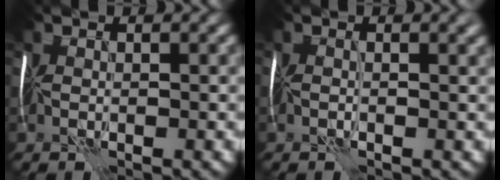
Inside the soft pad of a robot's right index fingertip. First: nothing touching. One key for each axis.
{"total": 1.2, "fx": 0.4, "fy": 0.6, "fz": 0.9, "tx": -0.004, "ty": 0.012, "tz": -0.012}